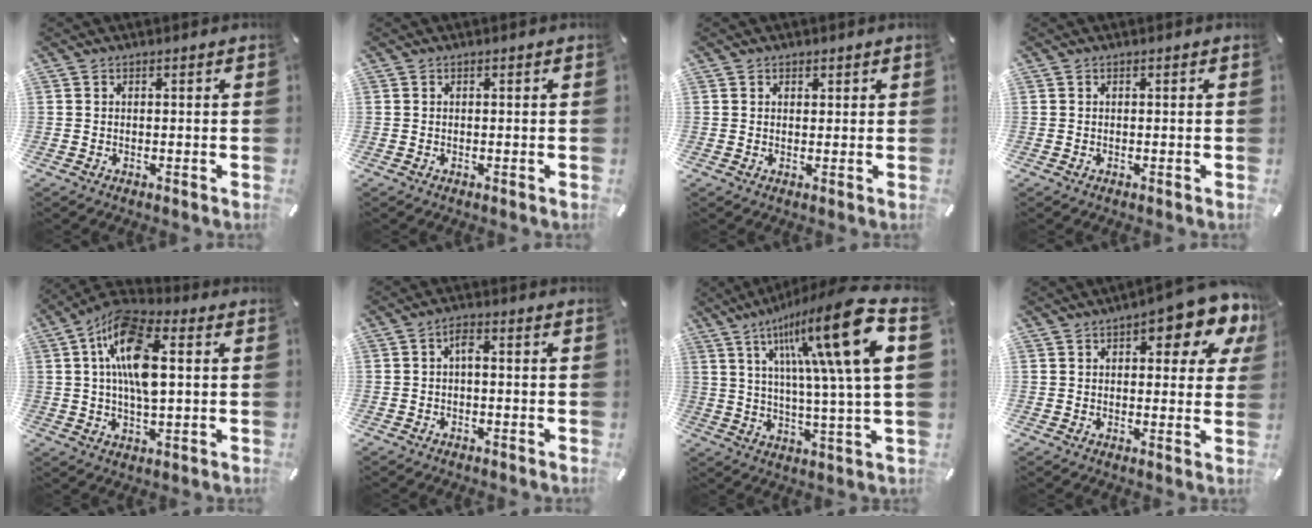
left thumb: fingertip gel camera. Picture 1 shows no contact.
{"total": 0.0}
{"total": 1.5, "force": [0.7, 1.4, 0.1], "torque": [0.013, -0.003, 0.007]}
{"total": 0.0}
{"total": 14.7, "force": [3.0, 6.8, 12.6], "torque": [-0.252, 0.002, 0.052]}
{"total": 2.7, "force": [-0.3, 1.4, 2.3], "torque": [-0.047, 0.012, -0.008]}
{"total": 22.2, "force": [8.9, 2.2, 20.2], "torque": [-0.344, -0.047, 0.117]}
{"total": 11.8, "force": [7.0, 4.7, 8.3], "torque": [-0.105, -0.037, 0.114]}